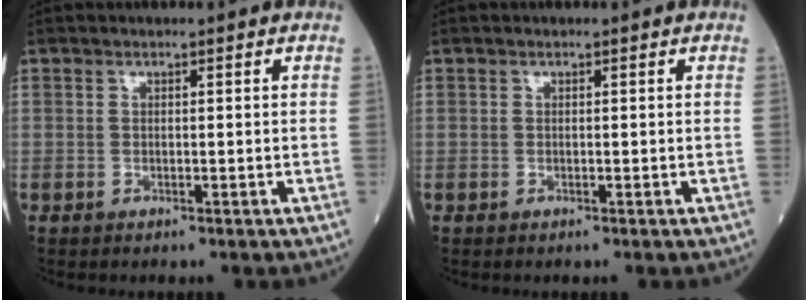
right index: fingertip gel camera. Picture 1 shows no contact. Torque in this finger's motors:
{"motor_torque": [0.02, 0.01, 0.00, -0.01]}